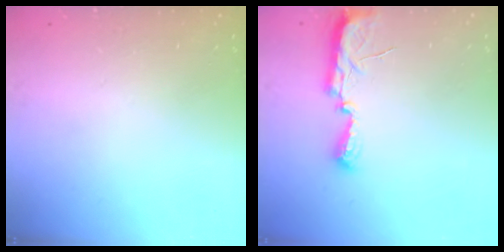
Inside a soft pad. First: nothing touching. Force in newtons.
{"total": 10.1, "press": 8.9, "slide": 4.8}